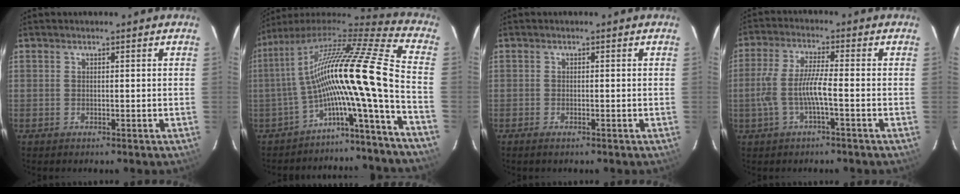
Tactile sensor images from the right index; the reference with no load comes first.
{"total": 17.6, "force": [-6.1, -1.8, 16.4], "torque": [-0.248, -0.024, -0.117]}
{"total": 1.2, "force": [-0.9, 0.3, 0.8], "torque": [-0.016, -0.002, -0.016]}
{"total": 7.1, "force": [-2.1, 0.6, 6.7], "torque": [-0.146, 0.002, -0.036]}